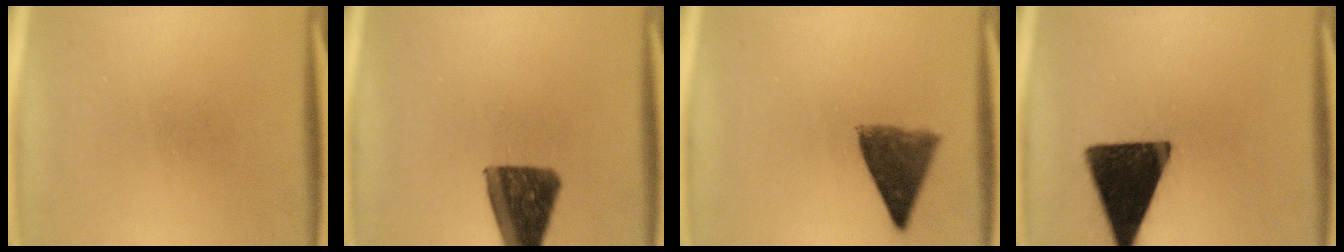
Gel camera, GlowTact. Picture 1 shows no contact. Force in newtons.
{"total": 12.0}
{"total": 8.0}
{"total": 17.1}